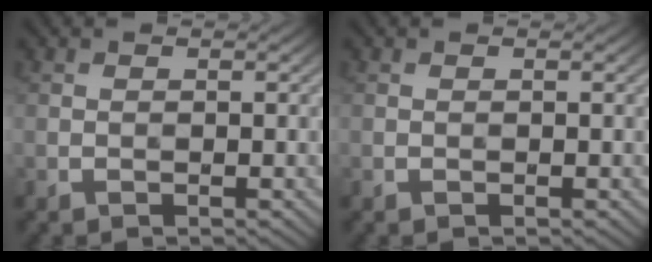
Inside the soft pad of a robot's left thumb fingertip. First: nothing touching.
{"total": 0.0}